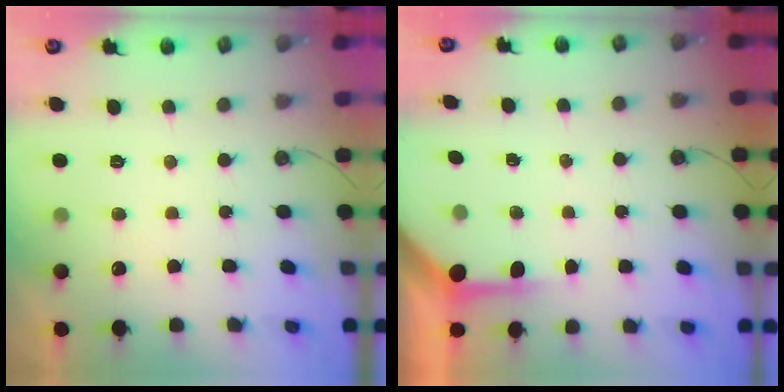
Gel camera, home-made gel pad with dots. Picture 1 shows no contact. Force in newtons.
{"total": 3.8, "press": 3.8, "slide": 0.5}